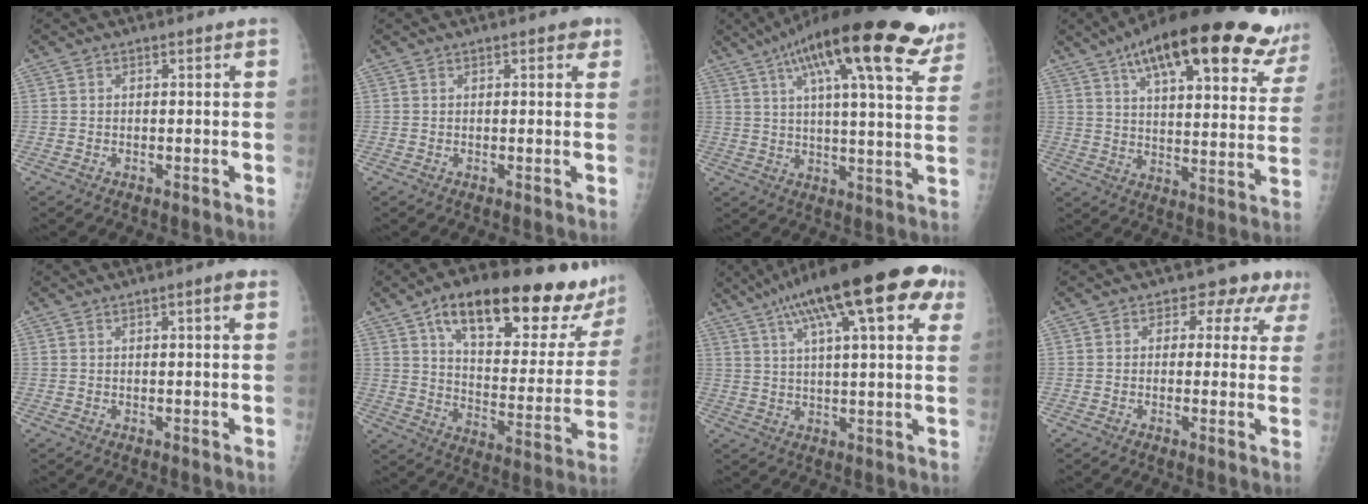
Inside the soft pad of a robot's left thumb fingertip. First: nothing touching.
{"total": 1.9, "force": [1.0, 1.0, 1.3], "torque": [-0.004, 0.000, 0.009]}
{"total": 25.6, "force": [16.0, 5.7, 19.2], "torque": [-0.276, -0.022, 0.224]}
{"total": 28.5, "force": [18.7, 8.5, 19.8], "torque": [-0.271, -0.037, 0.259]}
{"total": 2.0, "force": [0.8, 0.3, 1.8], "torque": [-0.028, 0.002, 0.009]}
{"total": 27.9, "force": [18.5, 9.6, 18.5], "torque": [-0.230, -0.055, 0.273]}
{"total": 23.4, "force": [11.8, 6.7, 19.0], "torque": [-0.282, 0.014, 0.172]}
{"total": 5.8, "force": [3.1, 4.4, 2.0], "torque": [0.018, -0.008, 0.018]}